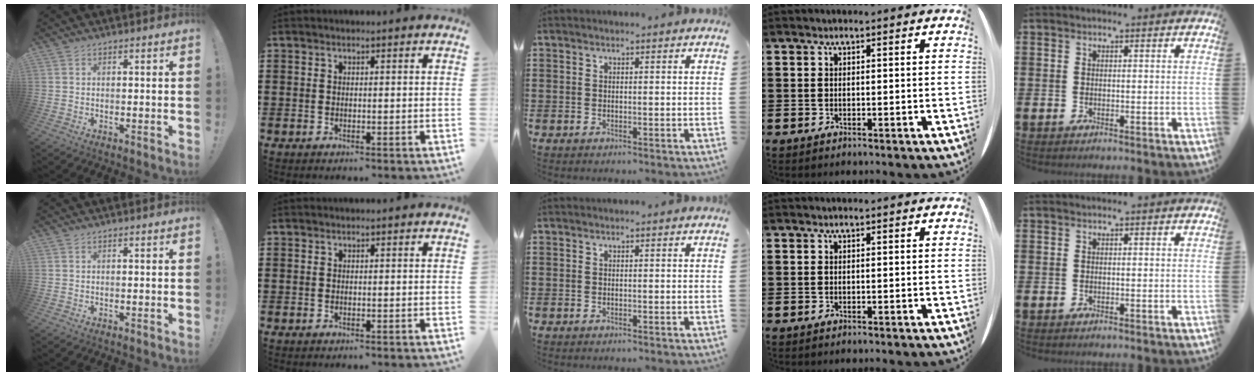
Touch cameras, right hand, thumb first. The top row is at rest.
{}